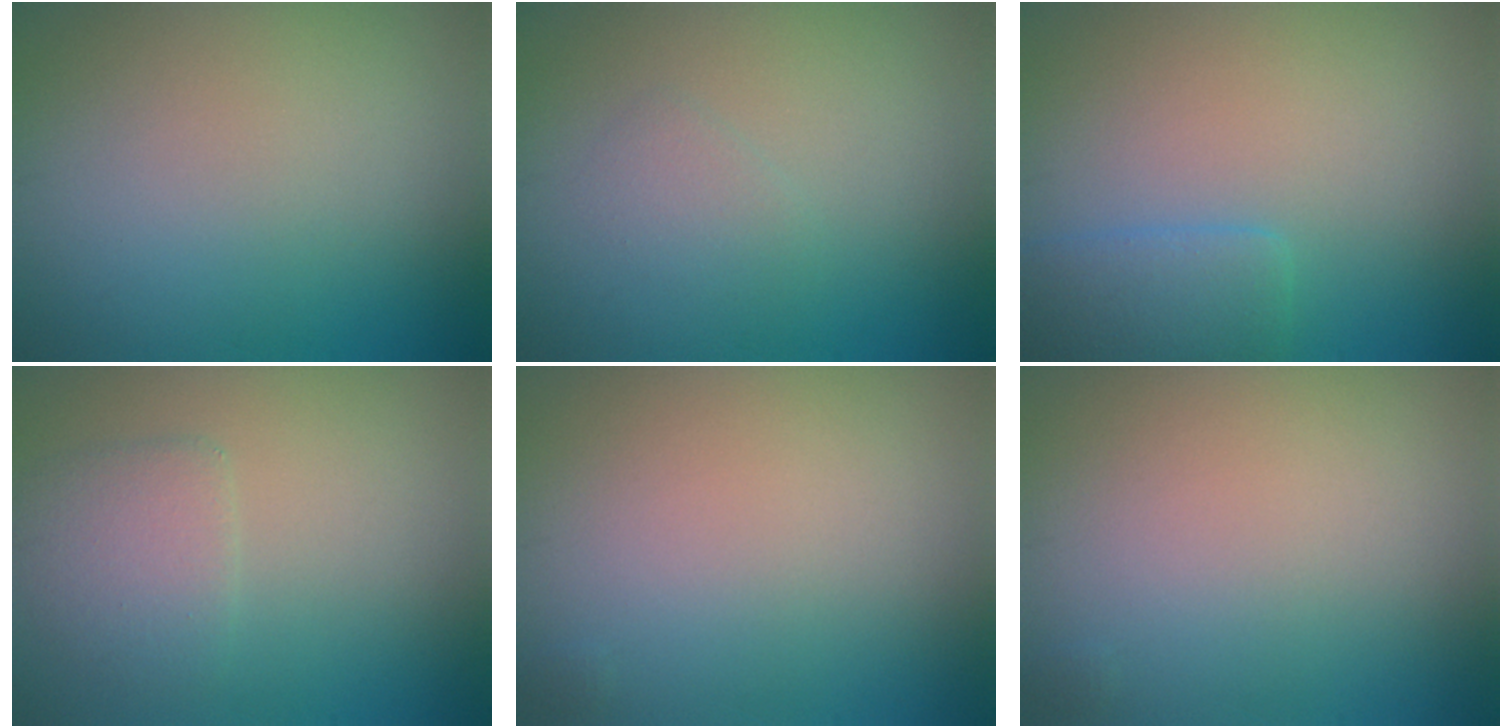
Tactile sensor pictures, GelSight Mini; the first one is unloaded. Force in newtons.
{"total": 1.1, "press": 1.1, "slide": 0.1}
{"total": 3.0, "press": 3.0, "slide": 0.2}
{"total": 2.5, "press": 2.5, "slide": 0.2}
{"total": 0.0}
{"total": 0.0}